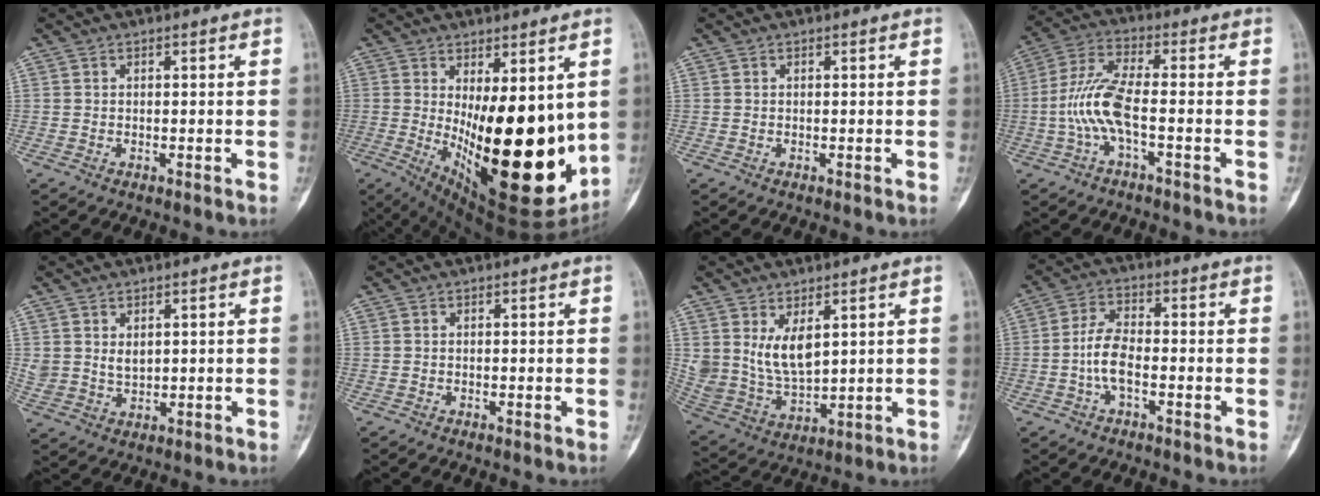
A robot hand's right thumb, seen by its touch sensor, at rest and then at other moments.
{"total": 24.4, "force": [-0.3, 9.7, 22.4], "torque": [-0.288, -0.053, 0.032]}
{"total": 0.0}
{"total": 9.0, "force": [-2.1, 2.4, 8.4], "torque": [-0.201, 0.029, -0.045]}
{"total": 4.2, "force": [1.6, 3.0, 2.4], "torque": [-0.038, -0.012, 0.044]}
{"total": 0.0}
{"total": 9.2, "force": [3.7, 5.0, 6.8], "torque": [-0.119, -0.027, 0.093]}
{"total": 6.4, "force": [-1.6, 3.0, 5.4], "torque": [-0.109, 0.020, -0.036]}